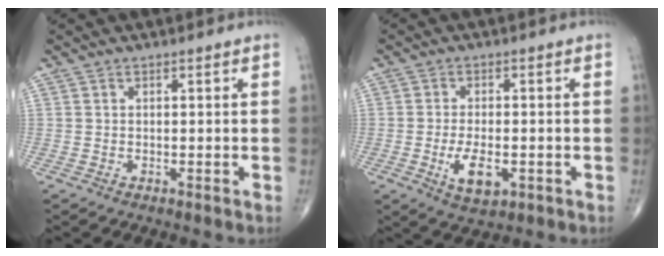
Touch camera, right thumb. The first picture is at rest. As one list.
[{"total": 6.4, "force": [-1.9, 3.1, 5.3], "torque": [-0.089, -0.004, -0.026]}]